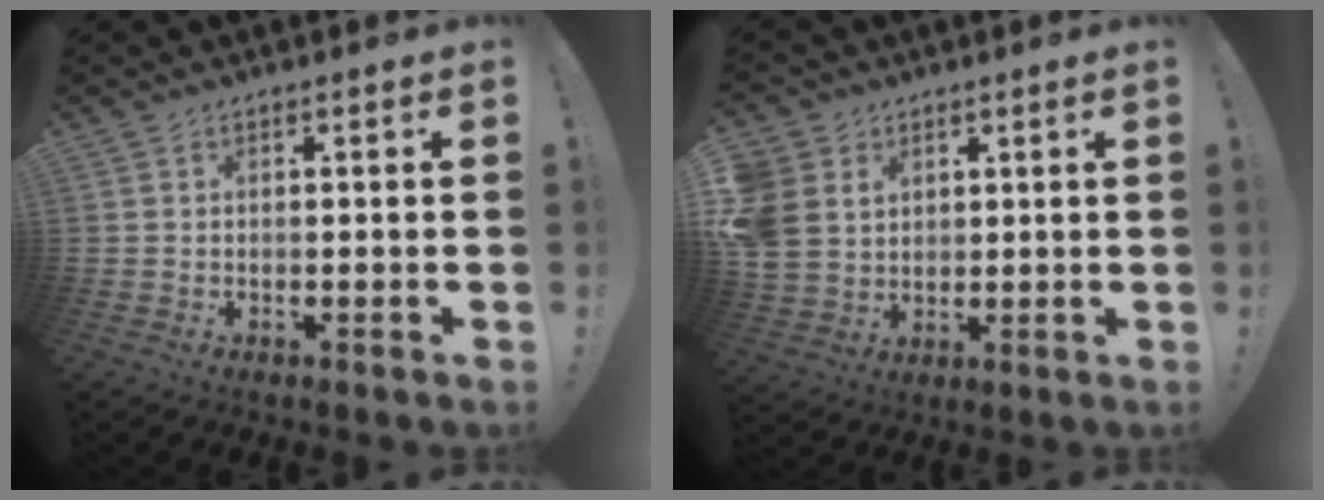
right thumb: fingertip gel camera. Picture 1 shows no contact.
{"total": 9.1, "force": [3.0, 7.8, 3.6], "torque": [-0.086, -0.016, 0.062]}